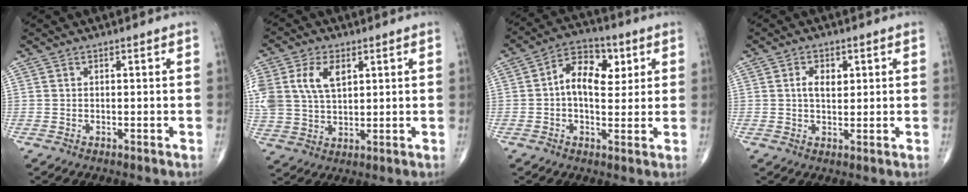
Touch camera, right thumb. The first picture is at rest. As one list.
[{"total": 11.7, "force": [3.9, 7.3, 8.3], "torque": [-0.178, -0.003, 0.083]}, {"total": 10.4, "force": [2.1, 6.5, 7.9], "torque": [-0.095, 0.010, 0.026]}, {"total": 4.0, "force": [1.0, 2.5, 3.0], "torque": [-0.038, -0.003, 0.015]}]